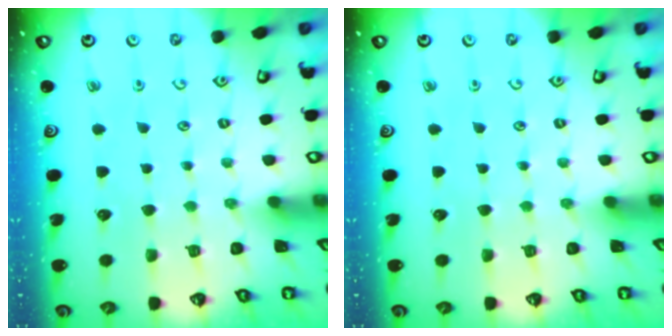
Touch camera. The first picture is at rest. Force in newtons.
{"total": 0.0}